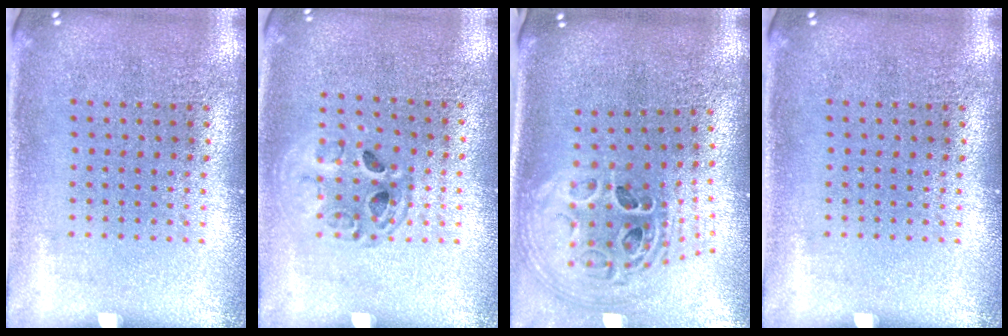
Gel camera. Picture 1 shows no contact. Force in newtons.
{"total": 1.3, "press": 1.3, "slide": 0.4}
{"total": 1.9, "press": 1.5, "slide": 1.1}
{"total": 0.0}